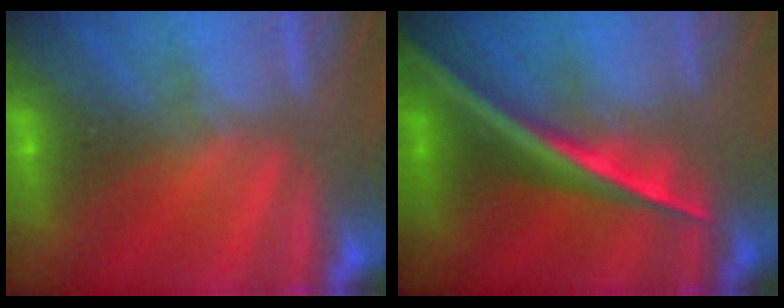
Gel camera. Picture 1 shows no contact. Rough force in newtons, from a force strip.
{"total": 2.5}